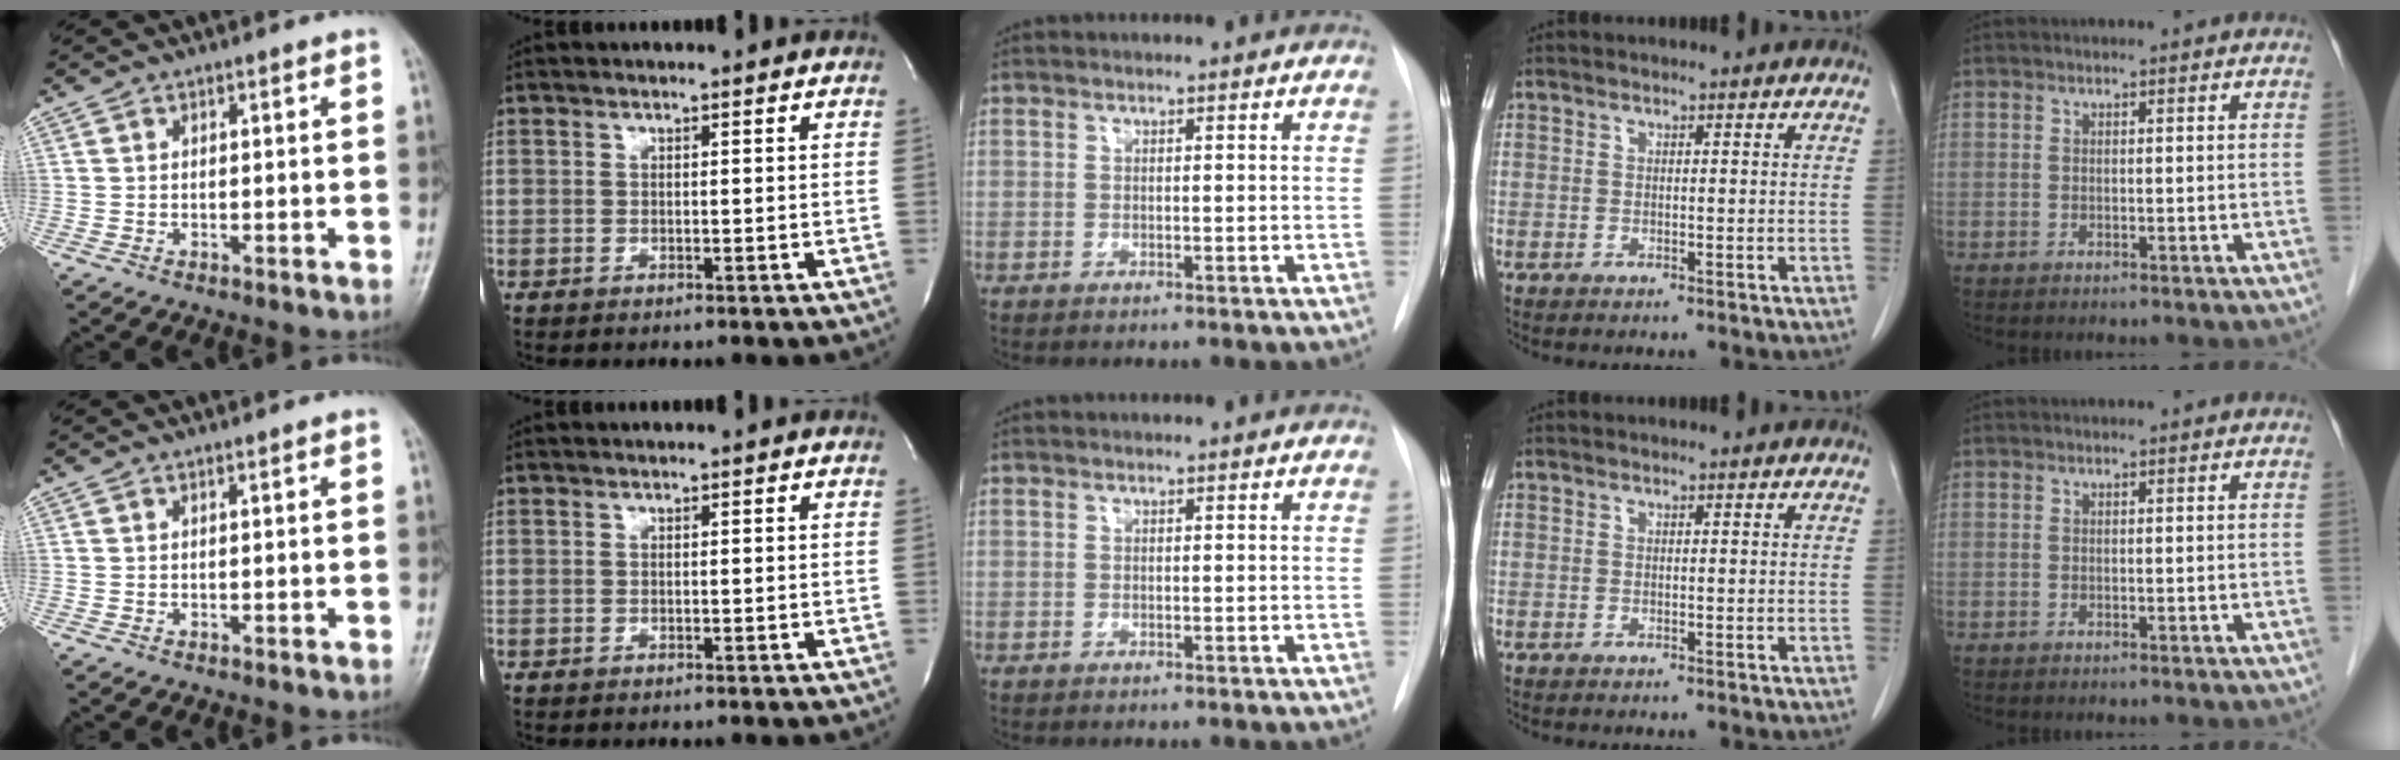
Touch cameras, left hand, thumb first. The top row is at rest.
{}